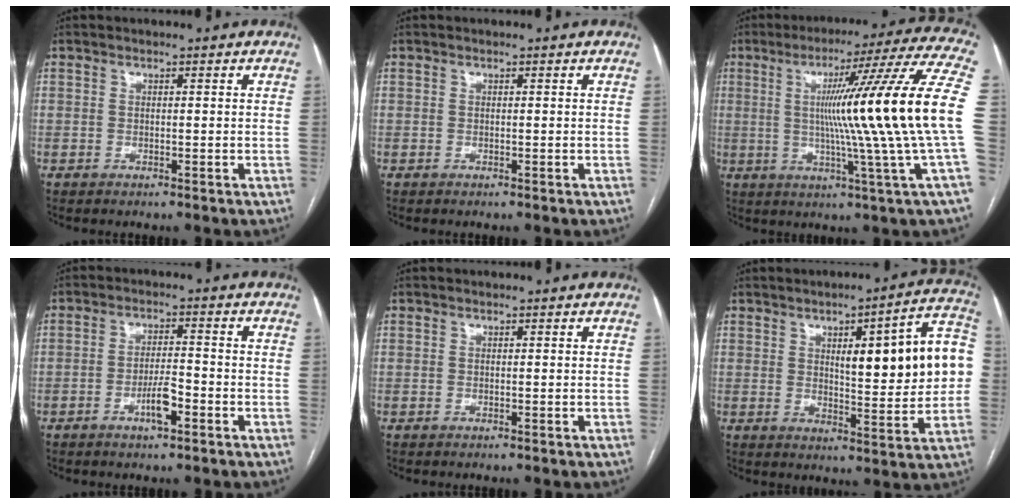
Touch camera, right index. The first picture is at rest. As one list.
[{"total": 0.0}, {"total": 20.9, "force": [0.3, -2.9, 20.7], "torque": [-0.273, 0.004, -0.015]}, {"total": 4.5, "force": [-2.2, 0.9, 3.8], "torque": [-0.071, 0.001, -0.040]}, {"total": 0.0}, {"total": 15.7, "force": [2.4, 3.2, 15.1], "torque": [-0.196, 0.027, 0.034]}]